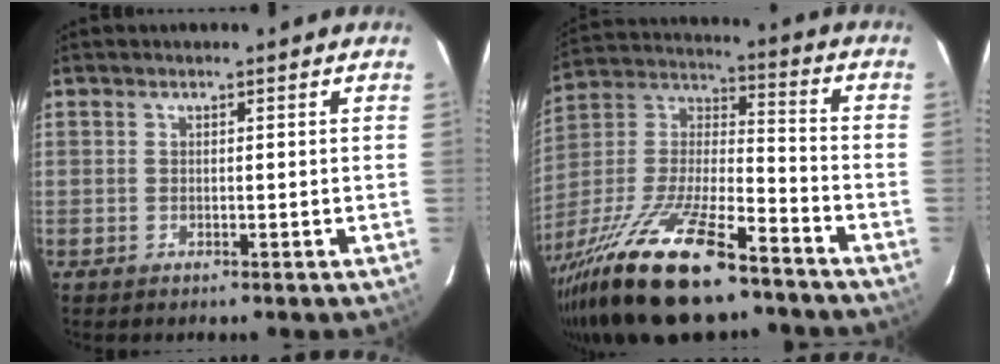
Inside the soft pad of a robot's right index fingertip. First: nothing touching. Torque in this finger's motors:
{"motor_torque": [0.98, -1.16, 1.05, 0.21]}